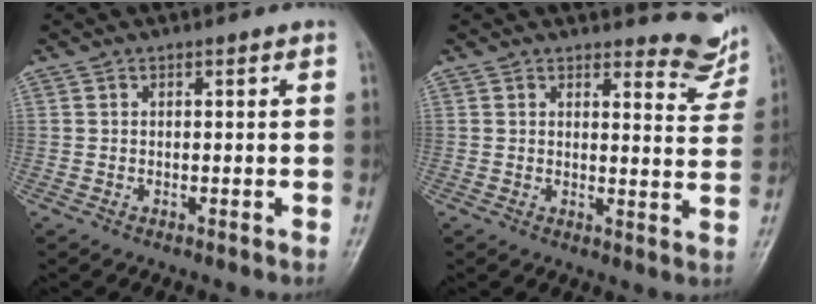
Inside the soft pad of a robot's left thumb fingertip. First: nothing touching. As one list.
[{"total": 6.9, "force": [6.5, 2.0, 1.0], "torque": [0.011, -0.061, 0.064]}]